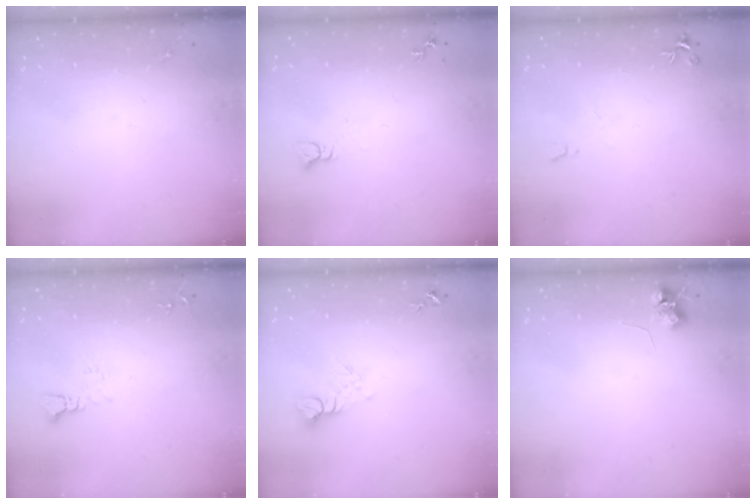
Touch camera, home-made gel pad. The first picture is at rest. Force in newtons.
{"total": 2.2, "press": 2.2, "slide": 0.1}
{"total": 4.4, "press": 4.3, "slide": 0.9}
{"total": 3.4, "press": 3.4, "slide": 0.4}
{"total": 6.6, "press": 6.6, "slide": 0.5}
{"total": 6.5, "press": 6.4, "slide": 0.9}